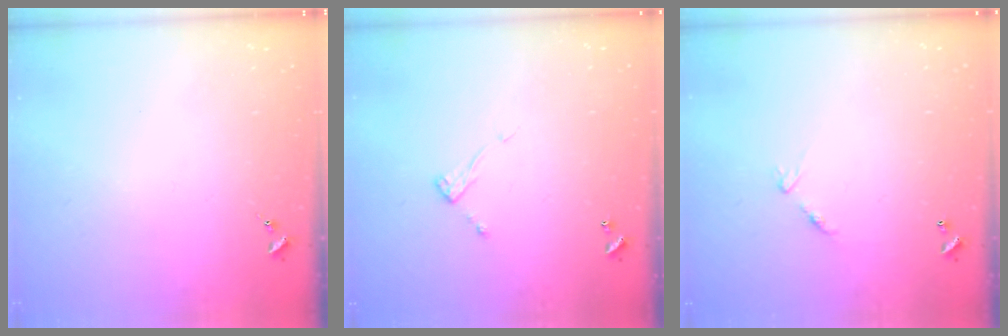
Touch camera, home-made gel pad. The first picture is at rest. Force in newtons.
{"total": 5.3, "press": 5.3, "slide": 0.2}
{"total": 6.9, "press": 6.8, "slide": 0.6}